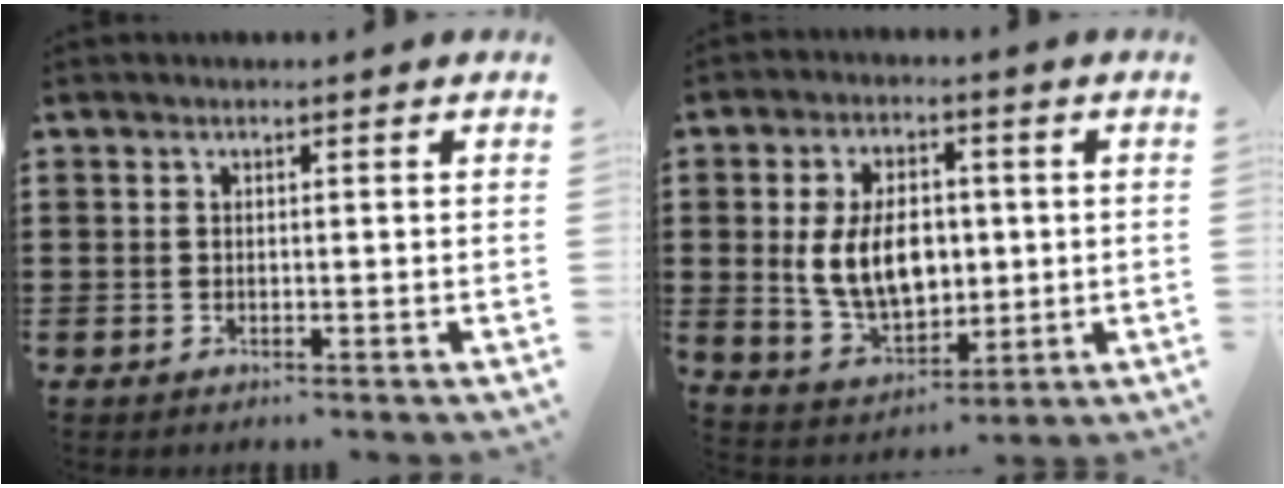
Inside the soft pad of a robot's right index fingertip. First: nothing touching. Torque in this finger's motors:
{"motor_torque": [2.03, 0.11, 0.59, 0.21]}